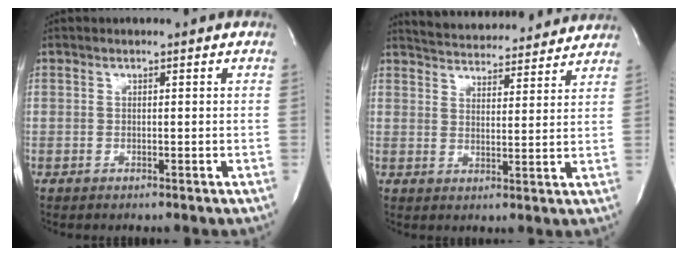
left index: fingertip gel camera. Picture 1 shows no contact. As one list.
[{"total": 16.6, "force": [15.8, 2.9, 4.0], "torque": [-0.061, 0.021, 0.211]}]